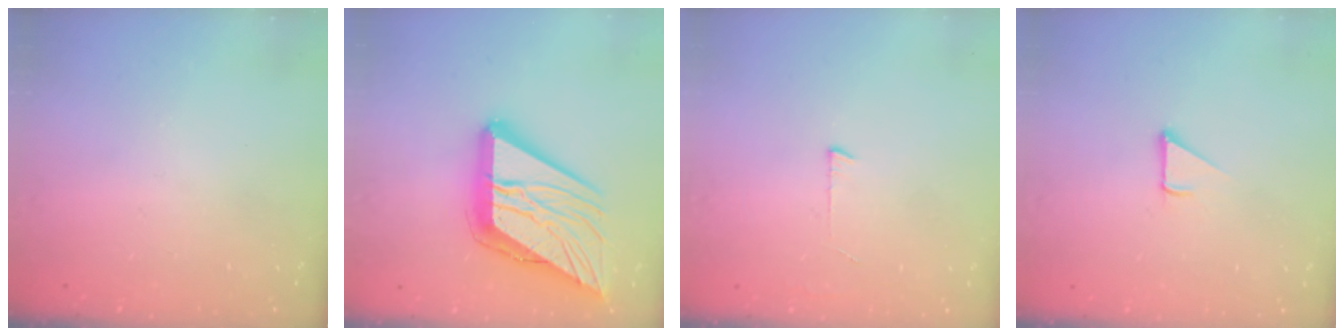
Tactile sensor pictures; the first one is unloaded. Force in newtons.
{"total": 24.2, "press": 24.1, "slide": 2.8}
{"total": 3.0, "press": 3.0, "slide": 0.3}
{"total": 1.9, "press": 1.9, "slide": 0.1}